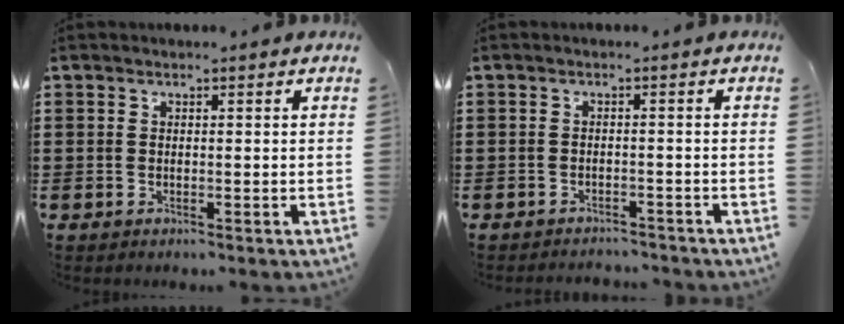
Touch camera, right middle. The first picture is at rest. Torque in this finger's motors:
{"motor_torque": [0.14, 0.03, 0.03, 0.01]}